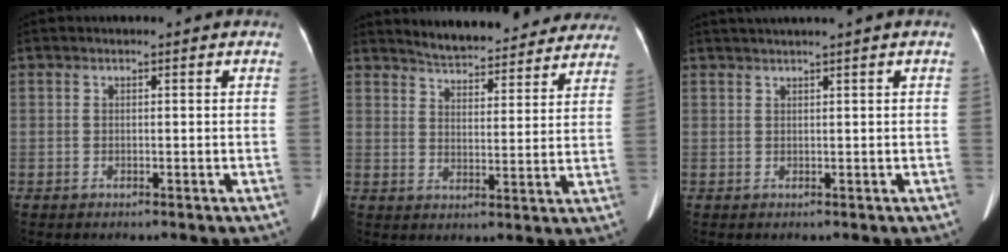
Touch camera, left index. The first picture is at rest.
{"total": 18.3, "force": [17.1, 4.3, 4.9], "torque": [-0.055, -0.007, 0.213]}
{"total": 2.7, "force": [2.0, -0.9, 1.5], "torque": [-0.025, 0.014, 0.041]}